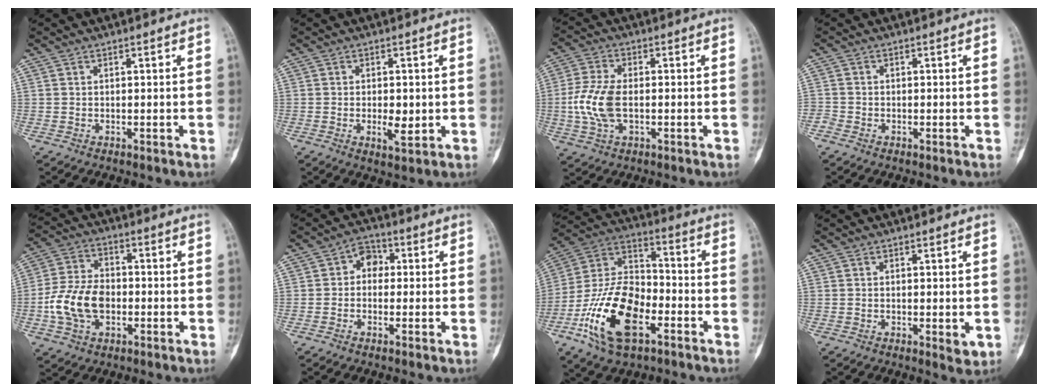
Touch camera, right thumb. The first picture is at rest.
{"total": 4.3, "force": [-0.5, 2.0, 3.8], "torque": [-0.057, -0.007, -0.005]}
{"total": 9.3, "force": [-1.0, 5.1, 7.7], "torque": [-0.173, 0.007, -0.020]}
{"total": 1.4, "force": [-0.8, 1.0, 0.2], "torque": [-0.001, 0.004, -0.021]}
{"total": 12.5, "force": [-2.7, 8.0, 9.2], "torque": [-0.180, 0.026, -0.056]}
{"total": 4.8, "force": [0.3, 3.7, 2.9], "torque": [-0.021, 0.015, -0.008]}
{"total": 20.1, "force": [-8.1, 10.7, 15.0], "torque": [-0.275, 0.048, -0.149]}
{"total": 2.5, "force": [-0.4, 0.9, 2.2], "torque": [-0.030, -0.008, -0.004]}